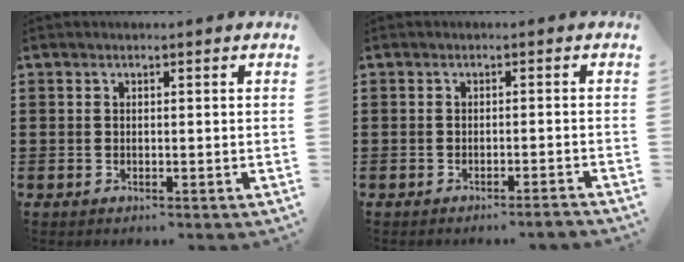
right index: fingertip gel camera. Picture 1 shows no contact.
{"total": 1.4, "force": [-1.3, -0.2, 0.6], "torque": [-0.011, 0.001, -0.025]}